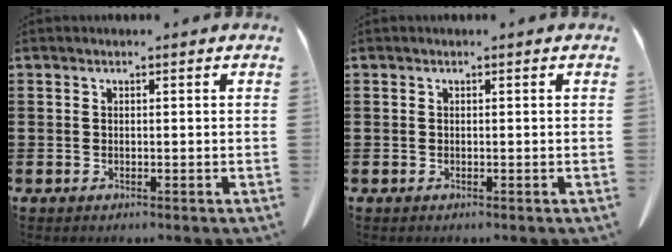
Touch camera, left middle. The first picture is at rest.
{"total": 0.0}